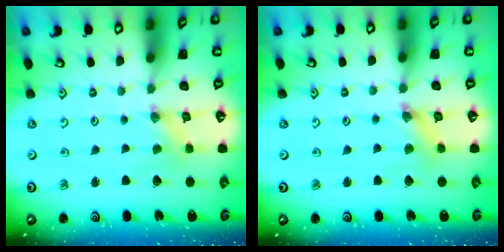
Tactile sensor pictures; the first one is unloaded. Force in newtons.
{"total": 4.0, "press": 3.9, "slide": 0.4}